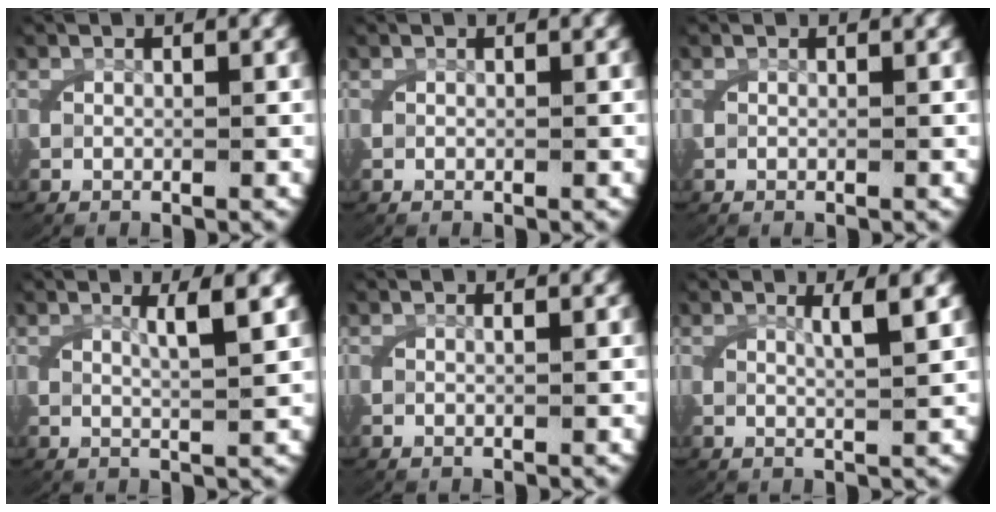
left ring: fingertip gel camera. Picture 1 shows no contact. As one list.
[{"total": 0.0}, {"total": 0.0}, {"total": 3.0, "force": [1.4, -0.2, 2.7], "torque": [-0.047, -0.003, 0.029]}, {"total": 0.5, "force": [0.1, 0.0, 0.5], "torque": [-0.012, 0.002, 0.003]}, {"total": 2.5, "force": [1.2, -0.4, 2.2], "torque": [-0.040, -0.004, 0.027]}]